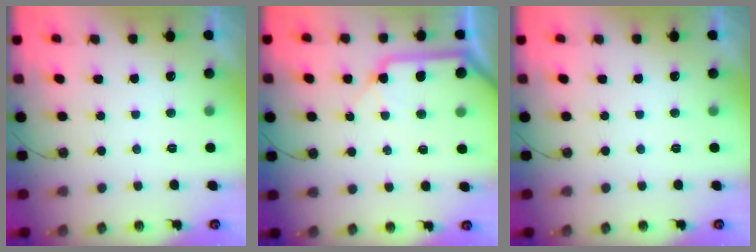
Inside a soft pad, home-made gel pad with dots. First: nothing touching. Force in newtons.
{"total": 10.6, "press": 10.5, "slide": 1.6}
{"total": 0.0}